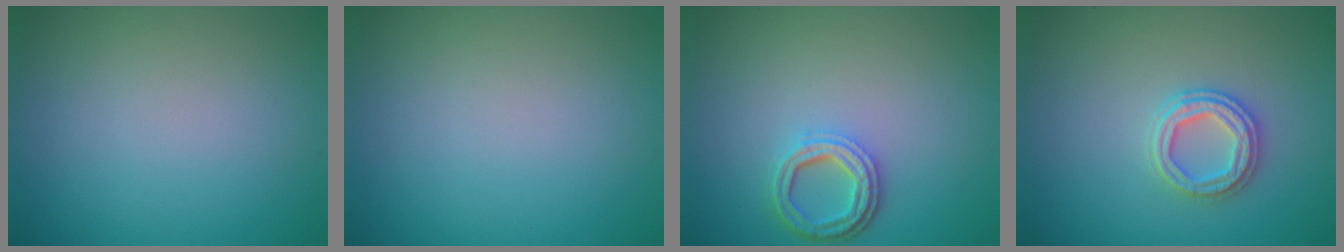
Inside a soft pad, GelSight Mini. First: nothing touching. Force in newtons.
{"total": 0.0}
{"total": 3.6, "press": 2.9, "slide": 2.1}
{"total": 2.7, "press": 2.7, "slide": 0.3}